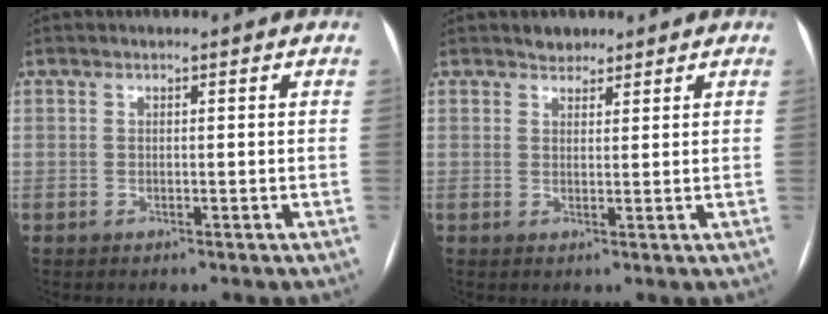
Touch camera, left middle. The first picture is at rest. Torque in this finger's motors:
{"motor_torque": [0.22, -0.24, -0.03, -0.01]}